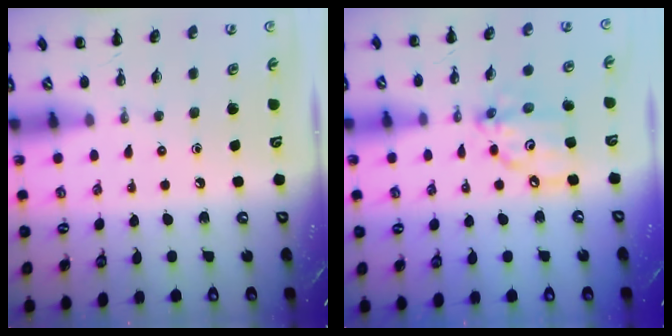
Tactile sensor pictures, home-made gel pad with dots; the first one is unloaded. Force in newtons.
{"total": 10.5, "press": 10.3, "slide": 1.9}